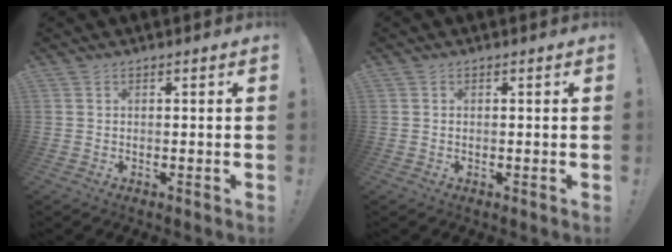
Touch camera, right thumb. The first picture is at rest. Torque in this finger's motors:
{"motor_torque": [-0.69, -0.10, -0.26, 0.20, -0.05]}